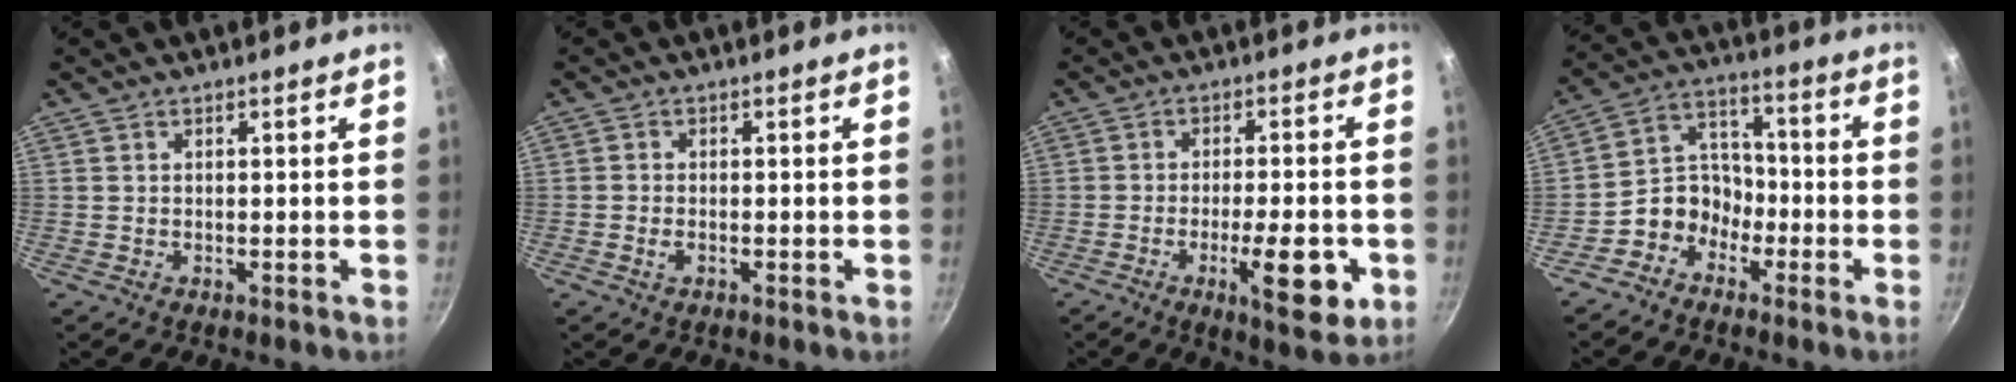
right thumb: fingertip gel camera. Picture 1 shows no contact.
{"total": 1.7, "force": [-0.7, 1.0, 1.2], "torque": [-0.031, 0.006, -0.017]}
{"total": 11.2, "force": [-3.7, 3.4, 10.0], "torque": [-0.133, 0.010, -0.049]}
{"total": 8.4, "force": [-4.4, 6.6, 2.9], "torque": [-0.011, 0.057, -0.098]}